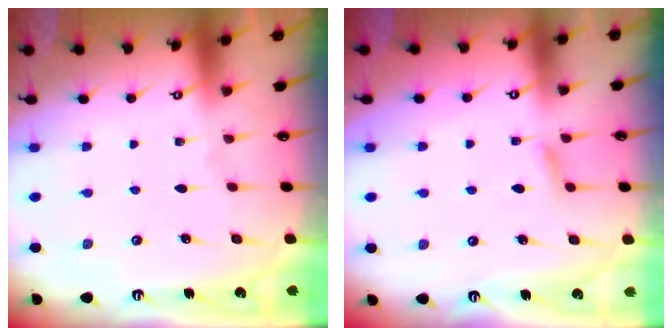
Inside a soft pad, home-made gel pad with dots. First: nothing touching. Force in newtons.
{"total": 5.5, "press": 5.4, "slide": 0.9}